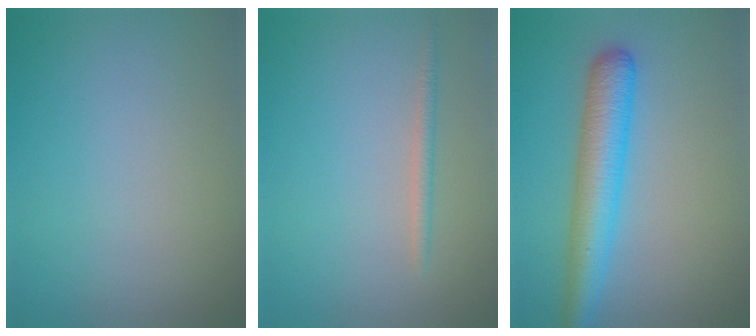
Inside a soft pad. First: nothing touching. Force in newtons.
{"total": 1.1, "press": 1.1, "slide": 0.0}
{"total": 5.1, "press": 5.1, "slide": 0.1}